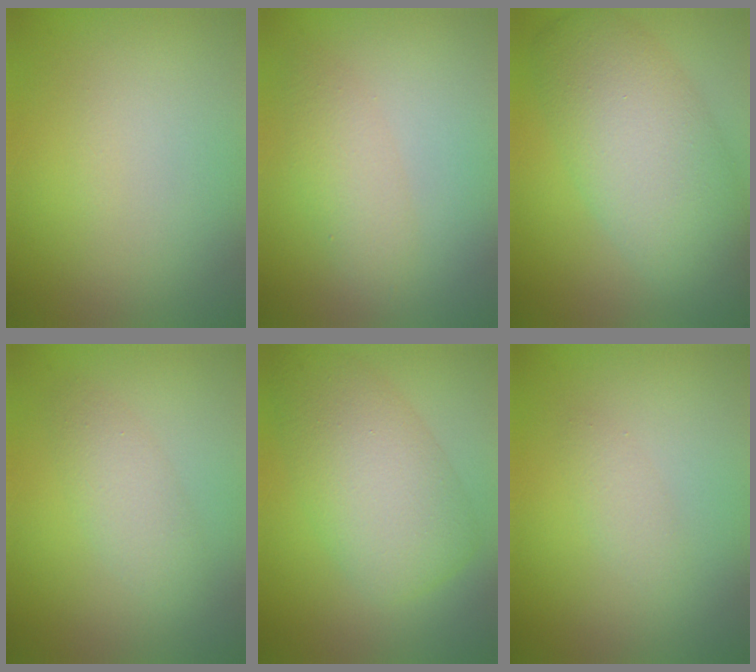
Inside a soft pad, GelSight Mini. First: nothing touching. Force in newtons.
{"total": 2.2, "press": 2.2, "slide": 0.1}
{"total": 8.6, "press": 8.6, "slide": 0.6}
{"total": 2.3, "press": 2.3, "slide": 0.1}
{"total": 5.5, "press": 5.5, "slide": 0.4}
{"total": 1.1, "press": 1.1, "slide": 0.1}